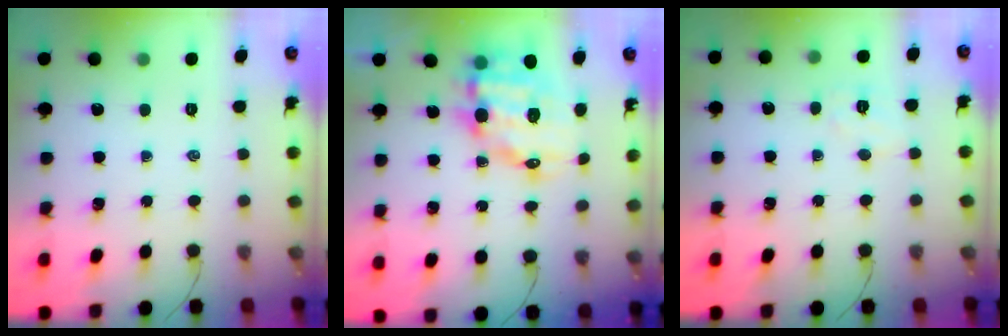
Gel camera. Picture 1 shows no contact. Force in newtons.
{"total": 13.4, "press": 13.1, "slide": 3.0}
{"total": 5.5, "press": 5.5, "slide": 0.8}